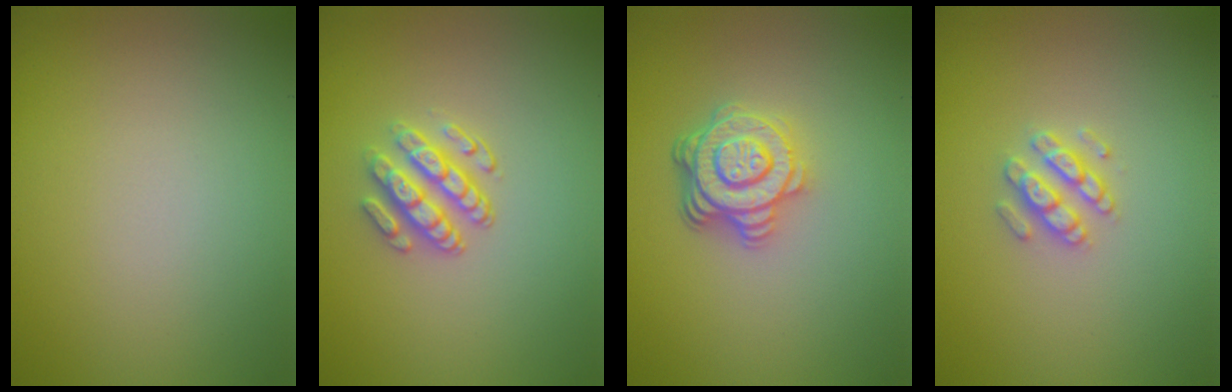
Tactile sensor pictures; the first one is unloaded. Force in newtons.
{"total": 2.9, "press": 2.5, "slide": 1.5}
{"total": 4.6, "press": 3.4, "slide": 3.0}
{"total": 2.1, "press": 2.0, "slide": 0.5}